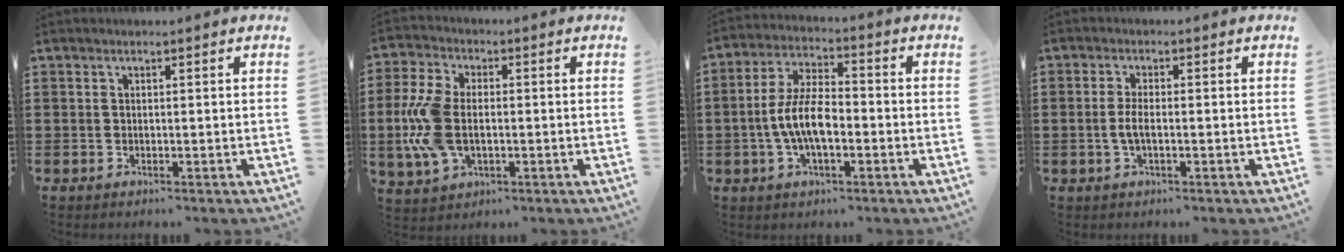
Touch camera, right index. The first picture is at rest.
{"total": 9.6, "force": [-0.9, 5.7, 7.7], "torque": [-0.198, -0.005, -0.025]}
{"total": 8.1, "force": [-1.8, 3.5, 7.1], "torque": [-0.163, -0.002, -0.043]}
{"total": 2.6, "force": [-0.5, 0.7, 2.5], "torque": [-0.061, -0.006, -0.014]}